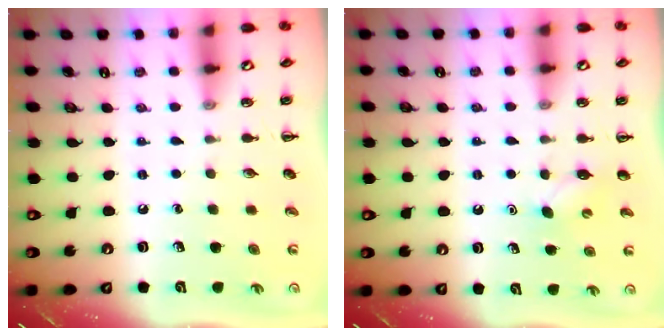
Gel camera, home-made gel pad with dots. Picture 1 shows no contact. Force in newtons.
{"total": 3.0, "press": 2.9, "slide": 0.7}